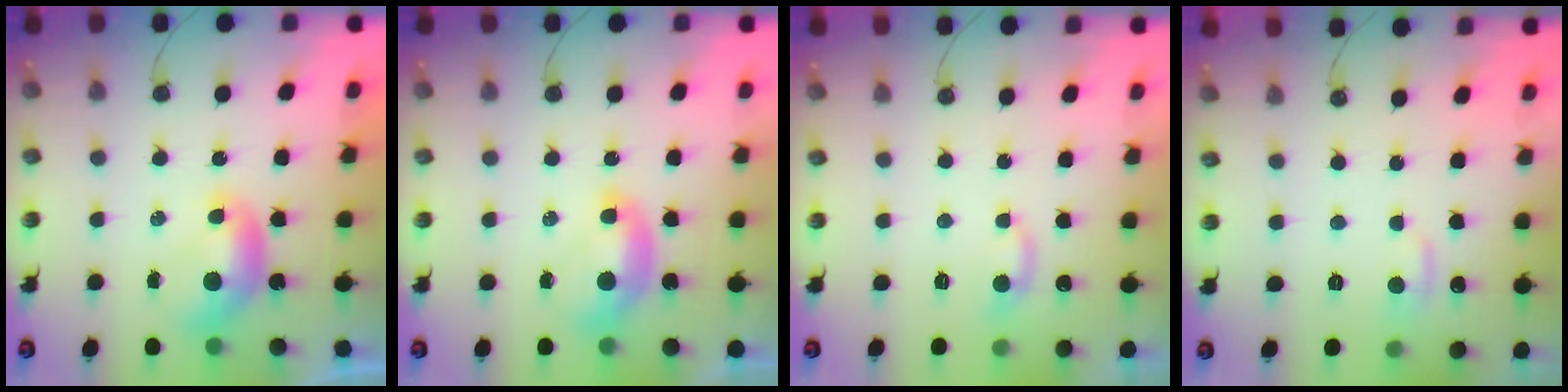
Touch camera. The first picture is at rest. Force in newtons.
{"total": 1.4, "press": 1.4, "slide": 0.4}
{"total": 2.2, "press": 2.2, "slide": 0.5}
{"total": 1.0, "press": 0.0, "slide": 1.0}